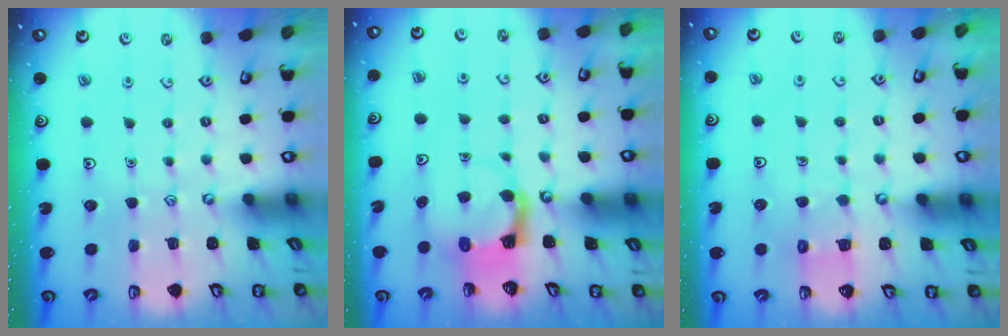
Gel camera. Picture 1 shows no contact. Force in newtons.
{"total": 3.9, "press": 3.9, "slide": 0.4}
{"total": 4.6, "press": 4.6, "slide": 0.3}